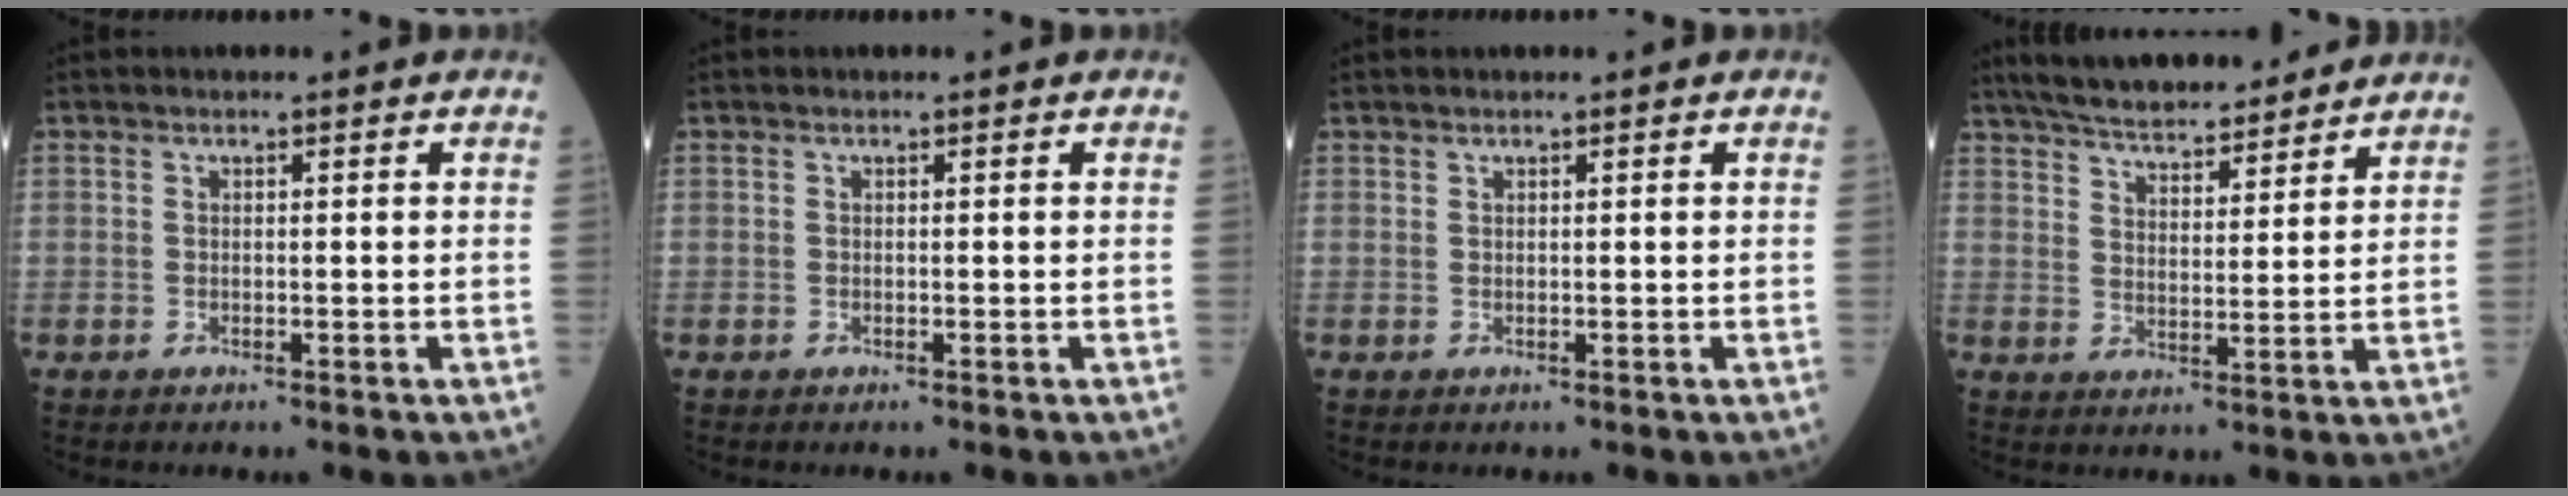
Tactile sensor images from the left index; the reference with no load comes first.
{"total": 0.0}
{"total": 0.0}
{"total": 16.7, "force": [14.8, 3.2, 7.0], "torque": [-0.115, 0.028, 0.227]}